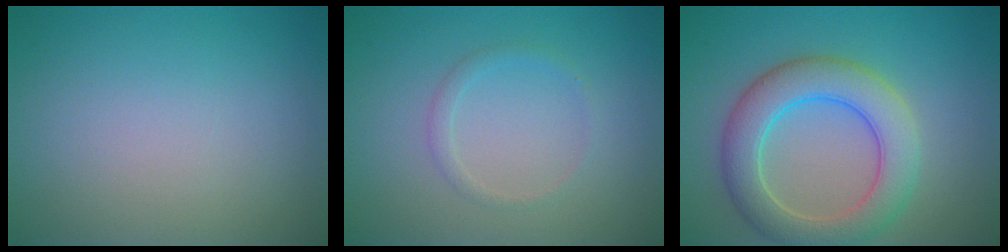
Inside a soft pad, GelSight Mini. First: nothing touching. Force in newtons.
{"total": 1.1, "press": 1.1, "slide": 0.0}
{"total": 6.3, "press": 6.3, "slide": 0.5}